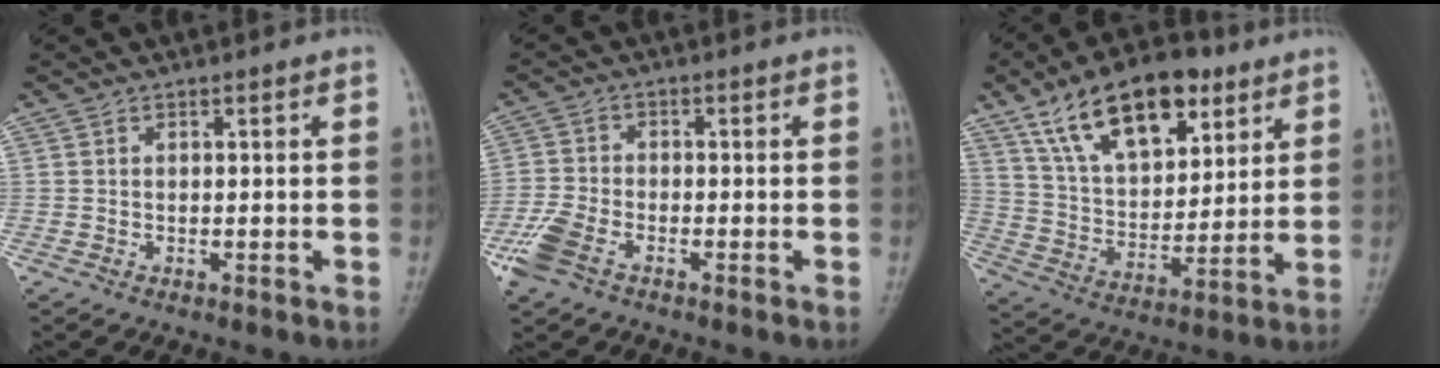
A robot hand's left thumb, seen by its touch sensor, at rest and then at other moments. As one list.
[{"total": 6.2, "force": [-3.6, 3.3, 3.8], "torque": [-0.098, 0.008, -0.074]}, {"total": 19.5, "force": [10.9, 9.8, 12.9], "torque": [-0.172, -0.033, 0.192]}]